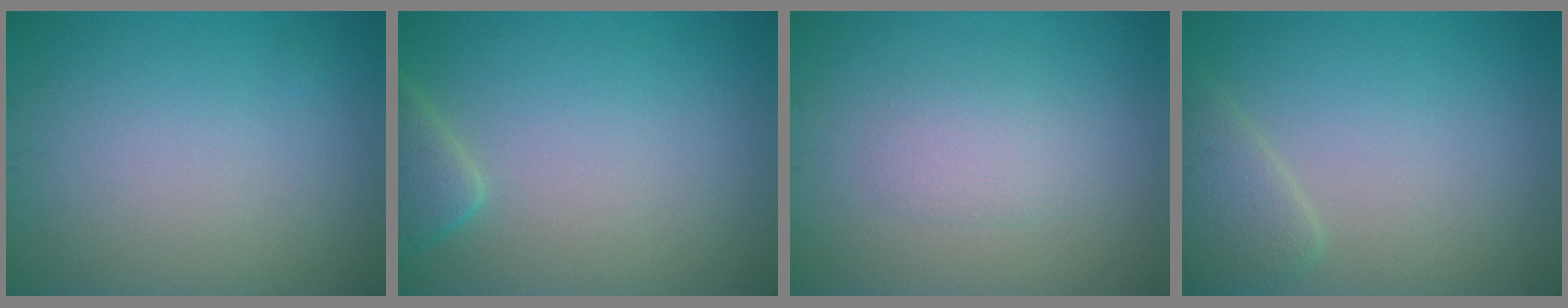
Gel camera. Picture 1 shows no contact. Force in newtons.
{"total": 2.4, "press": 2.4, "slide": 0.3}
{"total": 1.8, "press": 1.8, "slide": 0.1}
{"total": 2.4, "press": 2.4, "slide": 0.2}